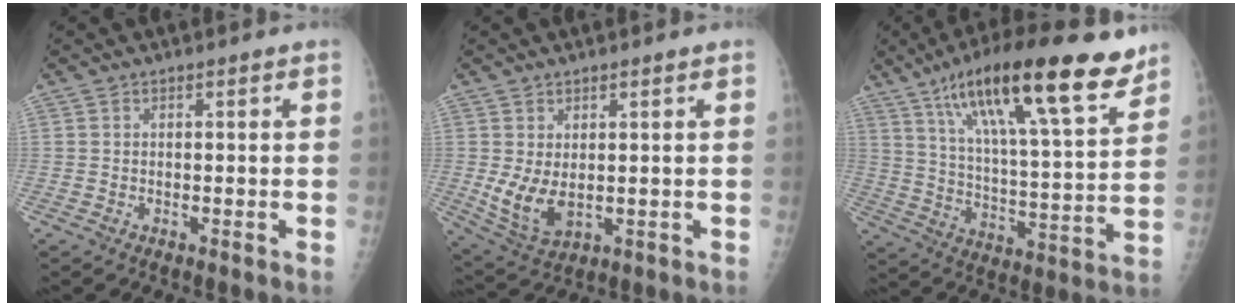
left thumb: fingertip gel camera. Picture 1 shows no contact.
{"total": 7.0, "force": [0.4, 4.0, 5.7], "torque": [-0.102, -0.016, 0.025]}
{"total": 24.8, "force": [15.4, 5.9, 18.4], "torque": [-0.282, -0.044, 0.252]}